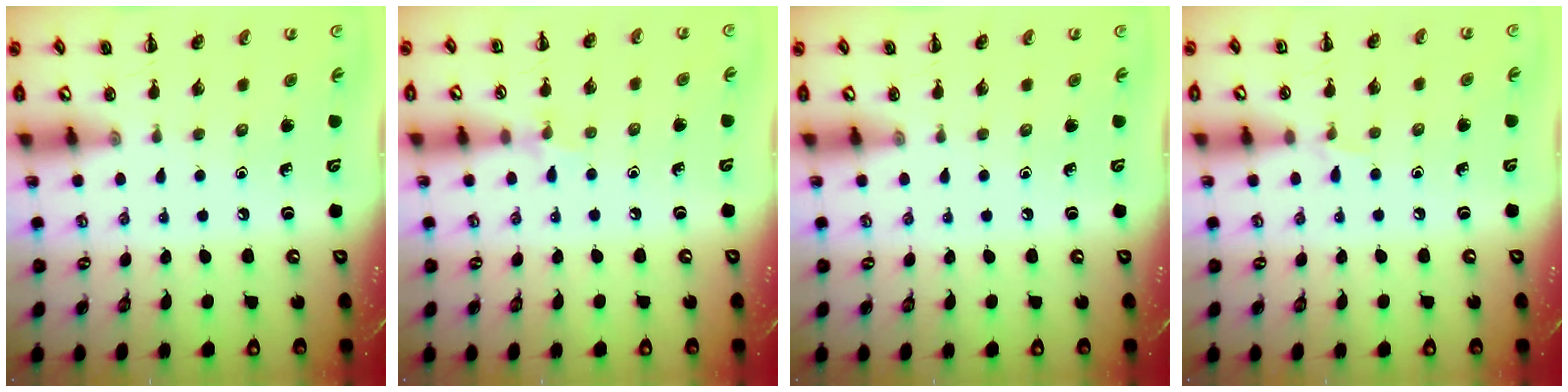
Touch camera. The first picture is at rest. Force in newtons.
{"total": 5.1, "press": 4.8, "slide": 1.8}
{"total": 0.0}
{"total": 4.1, "press": 4.0, "slide": 1.0}